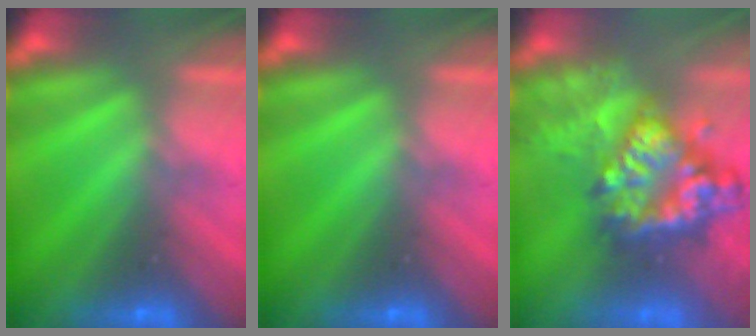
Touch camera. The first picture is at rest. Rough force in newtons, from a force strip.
{"total": 0.0}
{"total": 7.0}